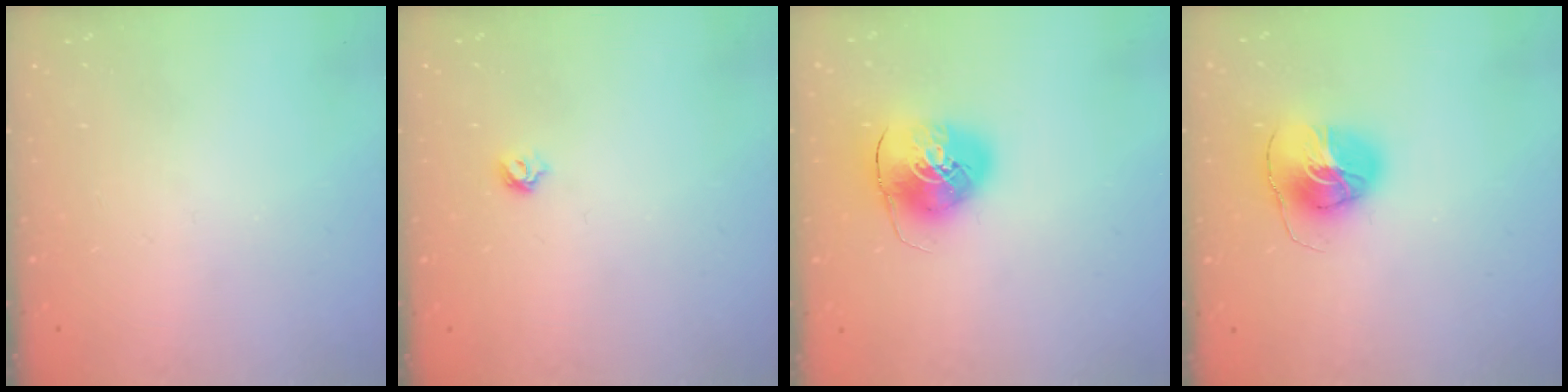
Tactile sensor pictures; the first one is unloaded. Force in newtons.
{"total": 4.8, "press": 4.8, "slide": 0.8}
{"total": 9.5, "press": 9.4, "slide": 1.5}
{"total": 9.1, "press": 9.1, "slide": 0.8}